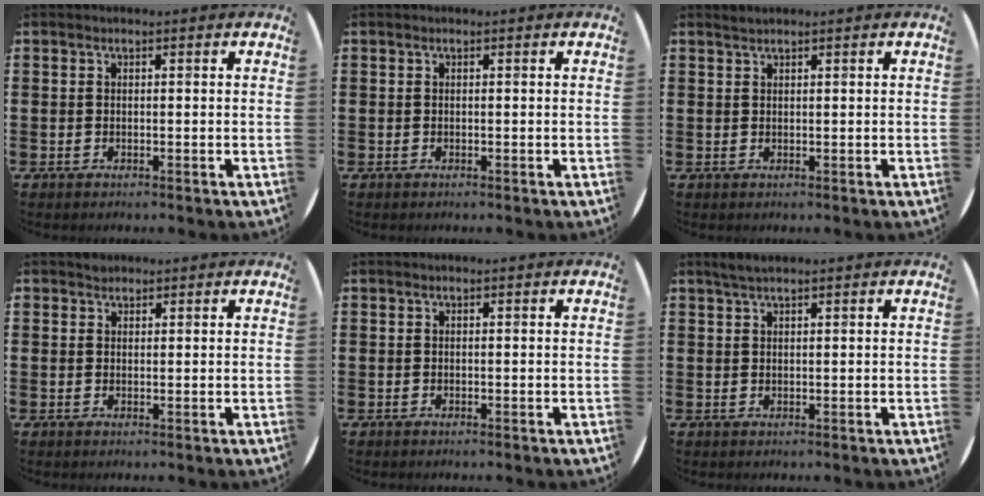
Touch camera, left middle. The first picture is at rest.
{"total": 0.0}
{"total": 0.7, "force": [0.7, -0.1, 0.1], "torque": [-0.001, -0.001, 0.013]}
{"total": 1.0, "force": [0.9, 0.4, -0.1], "torque": [0.000, 0.002, 0.018]}
{"total": 0.0}
{"total": 1.5, "force": [1.3, 0.1, 0.8], "torque": [-0.018, 0.002, 0.023]}